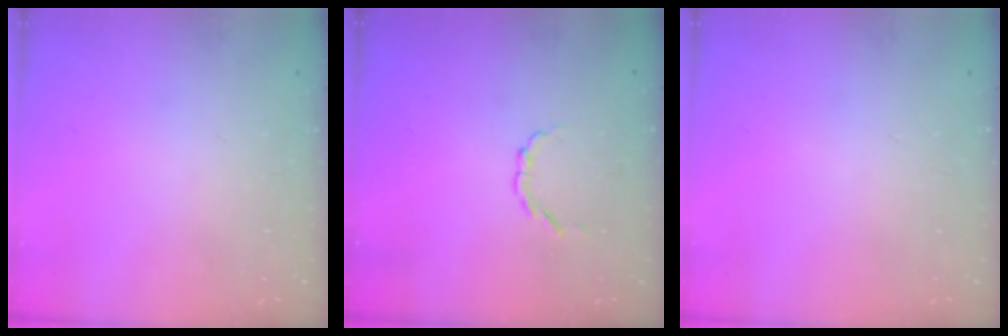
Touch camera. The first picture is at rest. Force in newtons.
{"total": 2.3, "press": 2.2, "slide": 0.8}
{"total": 0.0}